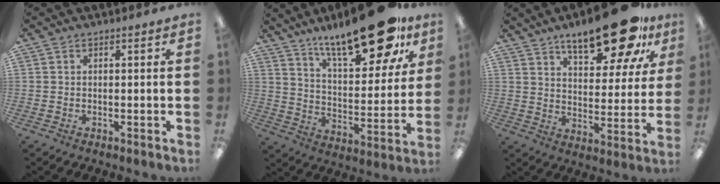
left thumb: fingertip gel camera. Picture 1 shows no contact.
{"total": 23.7, "force": [17.1, 8.0, 14.2], "torque": [-0.214, -0.103, 0.284]}
{"total": 19.0, "force": [13.0, 7.1, 12.0], "torque": [-0.174, -0.068, 0.211]}